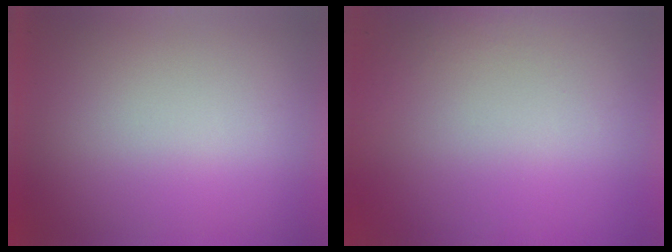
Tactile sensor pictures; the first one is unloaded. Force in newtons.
{"total": 2.8}